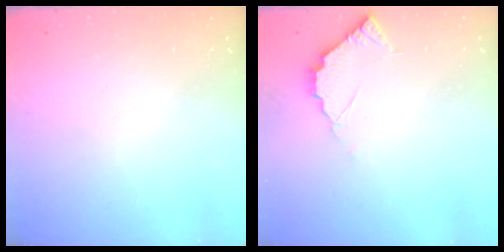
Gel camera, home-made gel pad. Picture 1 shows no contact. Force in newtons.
{"total": 4.5, "press": 4.4, "slide": 0.3}